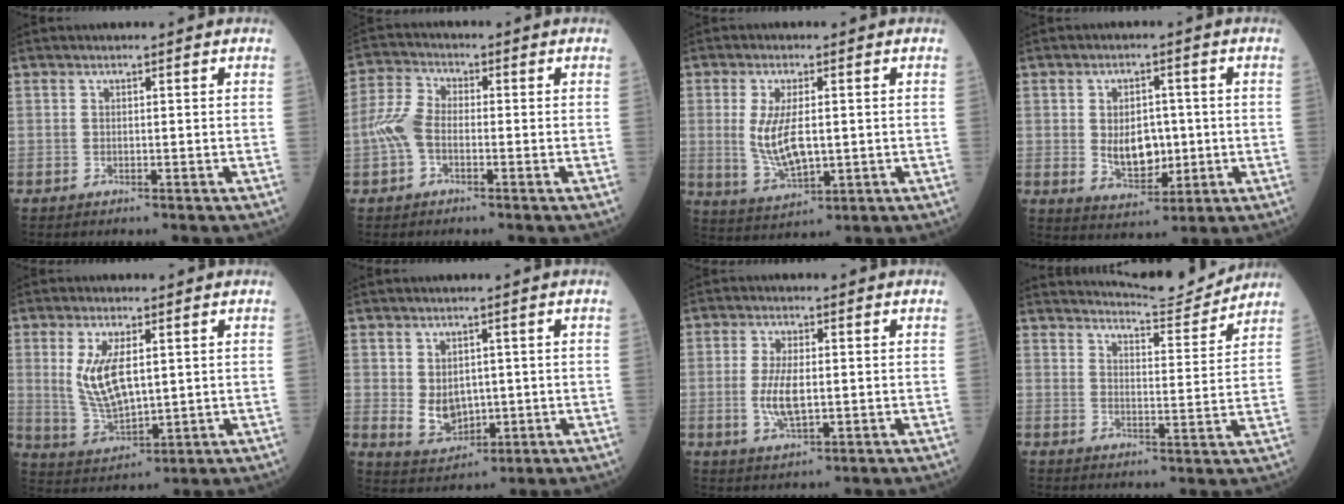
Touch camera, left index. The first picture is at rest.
{"total": 5.4, "force": [-1.5, 3.1, 4.2], "torque": [-0.107, 0.012, -0.037]}
{"total": 7.8, "force": [0.2, 2.8, 7.3], "torque": [-0.159, -0.008, 0.011]}
{"total": 6.9, "force": [-0.3, 4.2, 5.4], "torque": [-0.093, 0.000, 0.006]}
{"total": 8.5, "force": [1.9, 3.2, 7.6], "torque": [-0.165, -0.005, 0.047]}
{"total": 5.4, "force": [0.0, 4.1, 3.5], "torque": [-0.071, 0.000, 0.020]}
{"total": 5.5, "force": [-0.5, 1.8, 5.2], "torque": [-0.114, -0.006, -0.006]}
{"total": 9.1, "force": [9.0, -0.5, 0.5], "torque": [-0.019, -0.012, 0.127]}